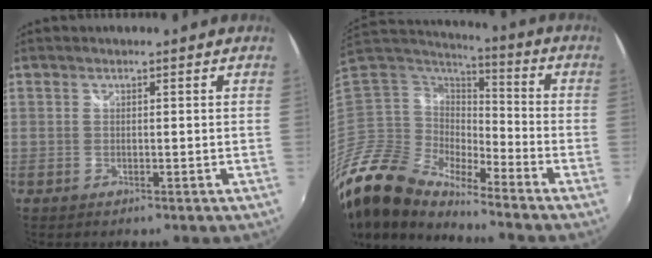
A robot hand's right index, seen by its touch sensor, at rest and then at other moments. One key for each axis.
{"total": 14.7, "fx": -12.5, "fy": 4.6, "fz": 6.1, "tx": -0.120, "ty": -0.009, "tz": -0.256}